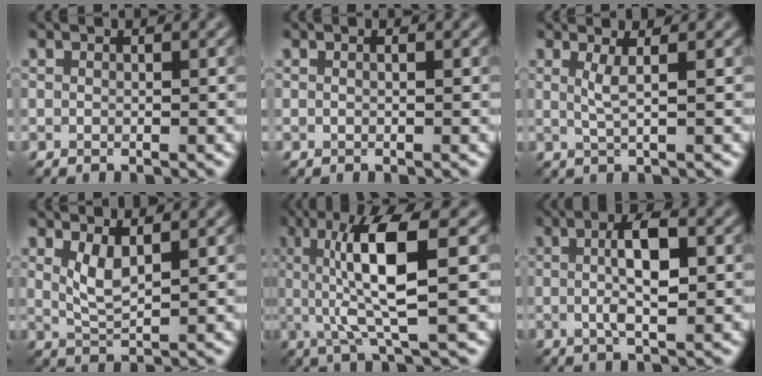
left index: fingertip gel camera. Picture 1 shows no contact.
{"total": 0.0}
{"total": 1.7, "force": [0.5, 0.4, 1.6], "torque": [-0.029, -0.005, 0.007]}
{"total": 2.5, "force": [1.3, 0.7, 2.0], "torque": [-0.043, -0.009, 0.030]}
{"total": 7.9, "force": [1.1, 1.7, 7.7], "torque": [-0.131, 0.001, 0.023]}
{"total": 4.5, "force": [0.4, 1.2, 4.3], "torque": [-0.080, 0.004, 0.005]}